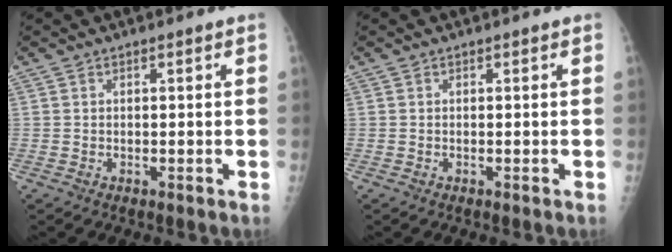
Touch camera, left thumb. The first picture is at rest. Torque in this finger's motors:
{"motor_torque": [0.03, 0.03, -0.02, -0.02, 0.00]}